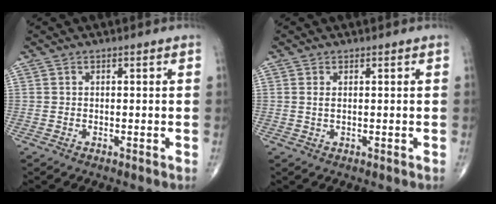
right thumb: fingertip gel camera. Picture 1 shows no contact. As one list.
[{"total": 1.0, "force": [0.3, 0.5, 0.9], "torque": [-0.022, 0.001, 0.009]}]